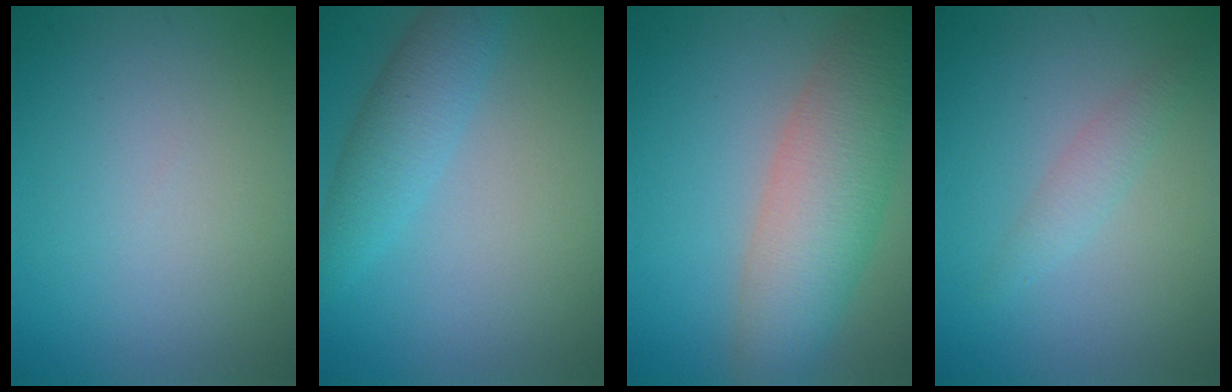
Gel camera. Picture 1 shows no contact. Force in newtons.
{"total": 3.8, "press": 3.8, "slide": 0.1}
{"total": 8.2, "press": 8.2, "slide": 0.5}
{"total": 1.6, "press": 1.6, "slide": 0.2}